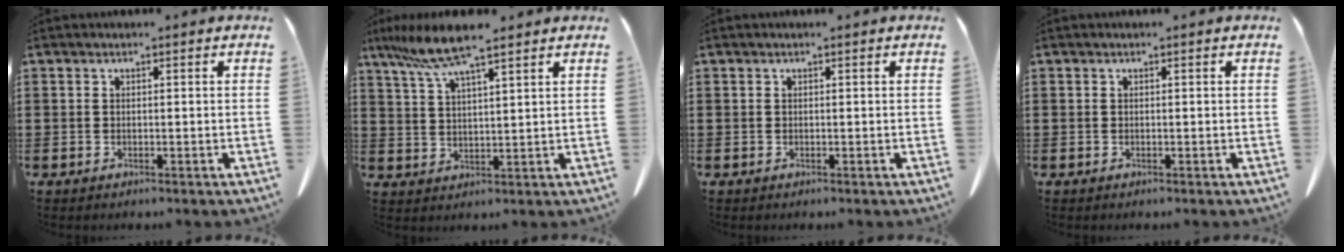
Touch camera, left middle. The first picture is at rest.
{"total": 8.2, "force": [6.0, 0.6, 5.6], "torque": [-0.131, -0.020, 0.104]}
{"total": 0.0}
{"total": 0.0}